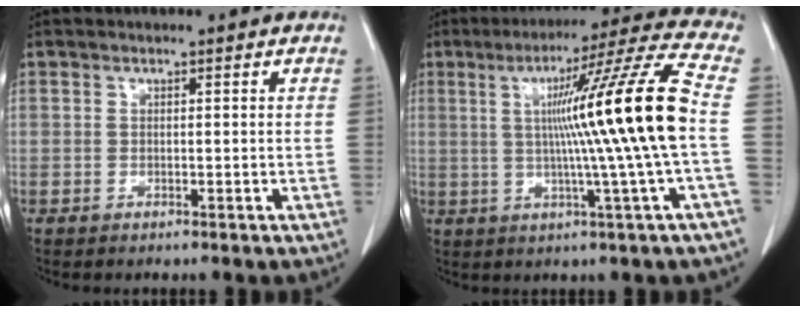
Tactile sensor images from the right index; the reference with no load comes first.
{"total": 17.2, "force": [0.7, -3.1, 16.9], "torque": [-0.249, 0.003, 0.005]}